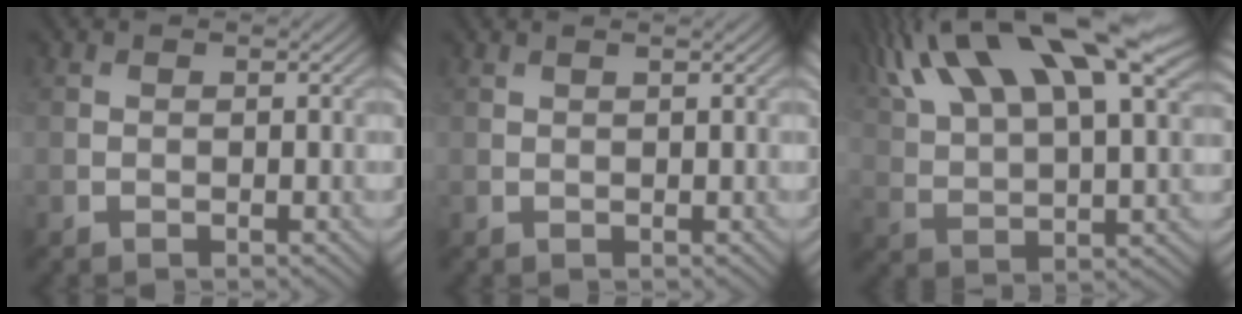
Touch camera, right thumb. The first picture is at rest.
{"total": 0.8, "force": [0.7, -0.1, 0.4], "torque": [-0.009, 0.005, 0.013]}
{"total": 19.3, "force": [11.4, 6.9, 14.0], "torque": [-0.273, 0.048, 0.179]}